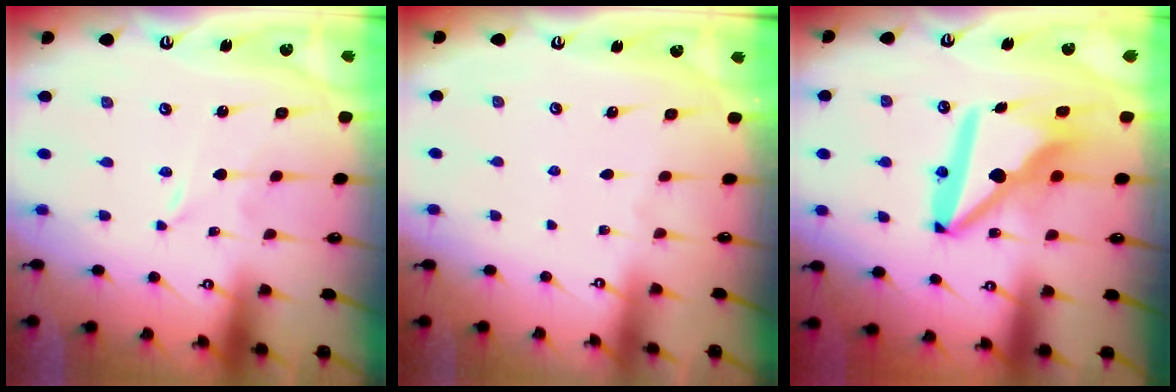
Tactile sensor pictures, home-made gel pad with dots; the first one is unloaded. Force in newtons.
{"total": 0.0}
{"total": 15.3, "press": 15.1, "slide": 1.9}